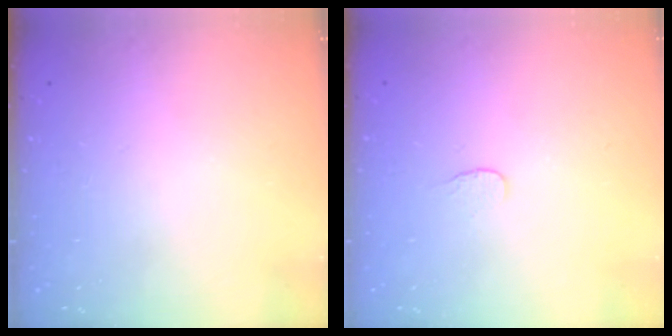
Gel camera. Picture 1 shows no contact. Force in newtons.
{"total": 3.3, "press": 3.3, "slide": 0.4}